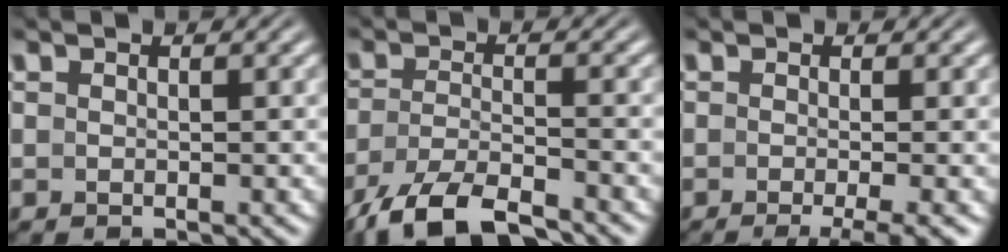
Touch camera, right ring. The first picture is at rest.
{"total": 6.6, "force": [-5.0, 2.3, 3.6], "torque": [-0.074, -0.027, -0.064]}
{"total": 4.6, "force": [-3.3, 0.9, 3.2], "torque": [-0.041, -0.013, -0.041]}